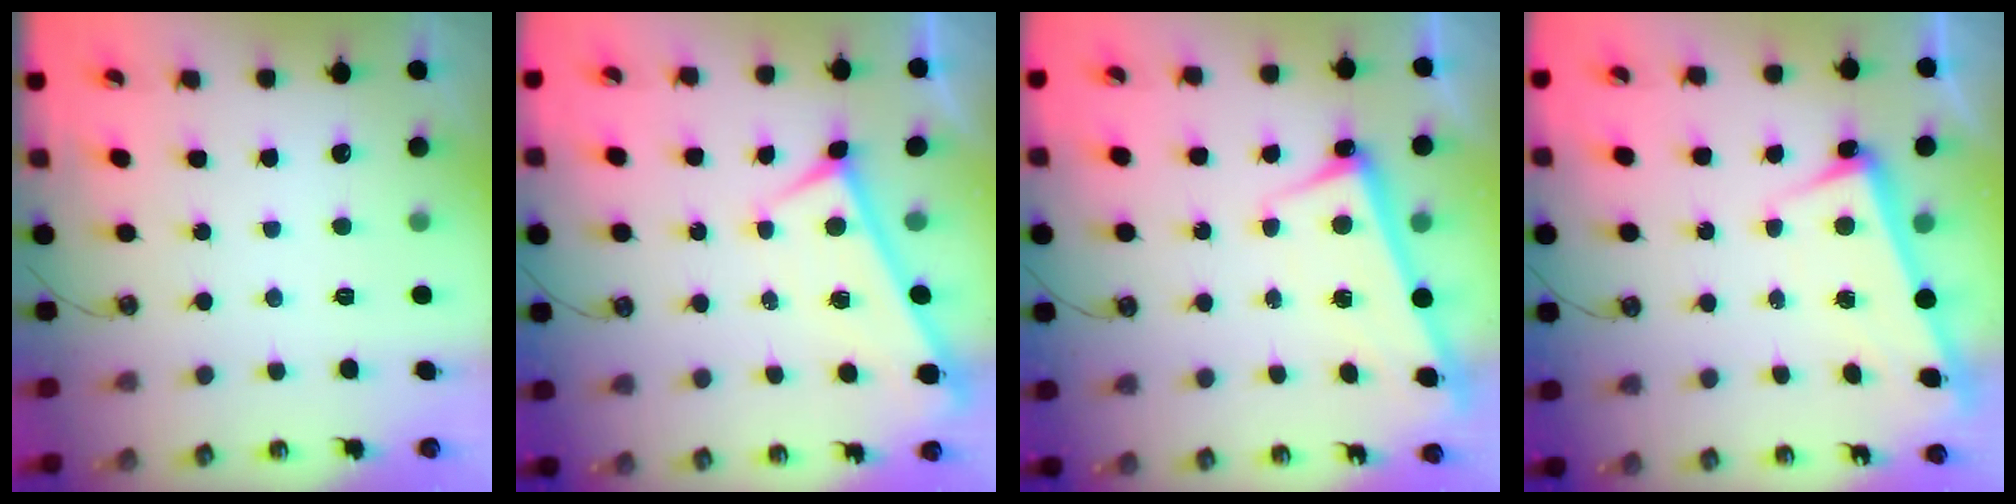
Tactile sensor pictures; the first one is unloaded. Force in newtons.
{"total": 1.4, "press": 1.3, "slide": 0.5}
{"total": 2.3, "press": 2.3, "slide": 0.5}
{"total": 2.5, "press": 2.2, "slide": 1.1}